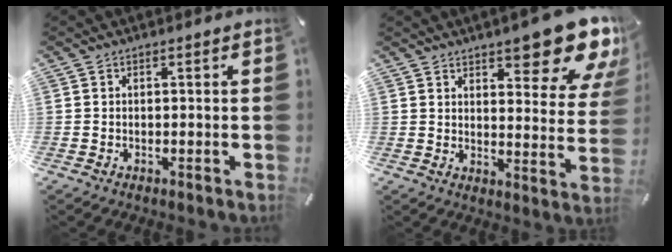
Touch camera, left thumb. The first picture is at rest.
{"total": 14.9, "force": [10.9, 5.2, 8.8], "torque": [-0.102, -0.083, 0.183]}